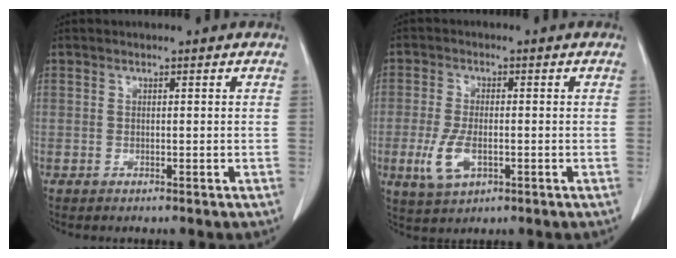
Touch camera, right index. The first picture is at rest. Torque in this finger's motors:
{"motor_torque": [-0.02, -0.15, -0.40, -0.17]}